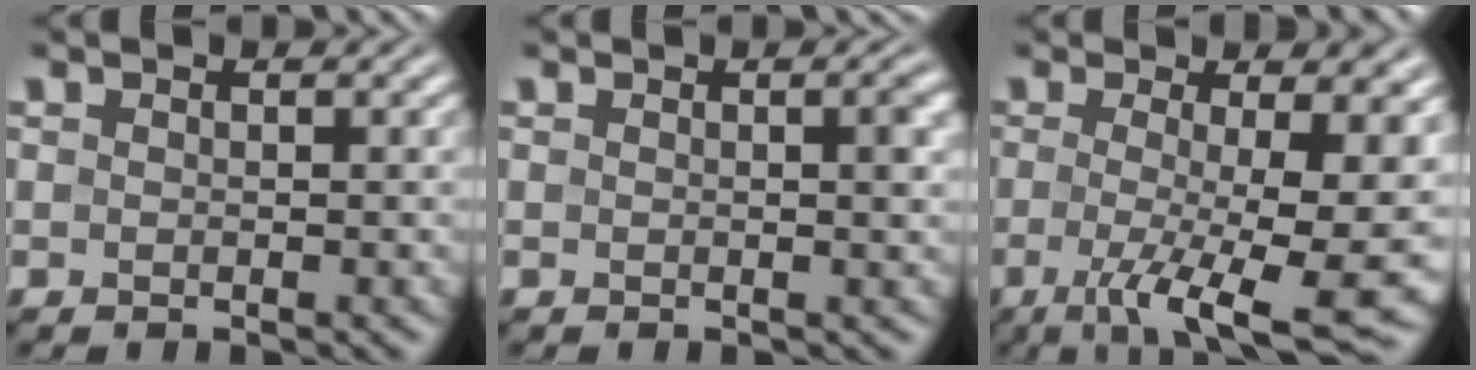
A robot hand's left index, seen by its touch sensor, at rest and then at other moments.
{"total": 2.0, "force": [0.3, 0.4, 1.9], "torque": [-0.021, 0.004, 0.001]}
{"total": 11.8, "force": [-1.4, 3.1, 11.3], "torque": [-0.155, -0.012, -0.014]}